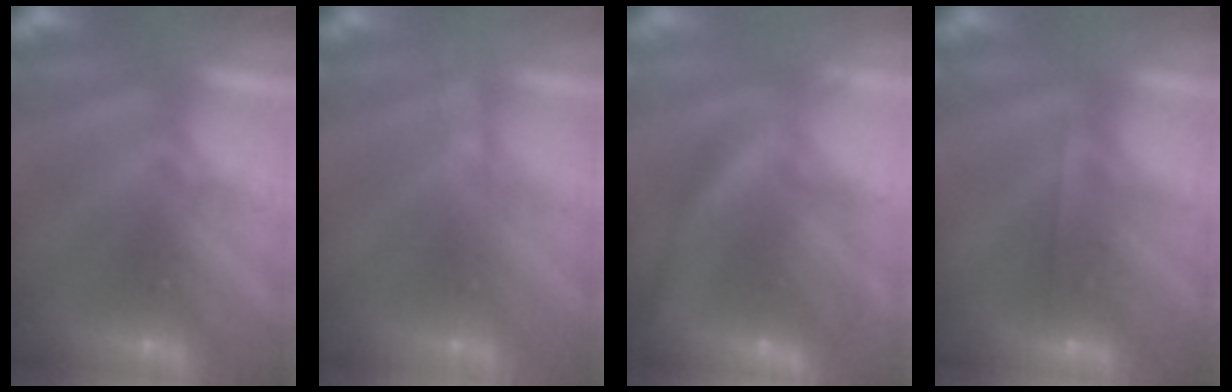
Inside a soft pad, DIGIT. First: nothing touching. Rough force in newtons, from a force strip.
{"total": 2.7}
{"total": 7.6}
{"total": 1.8}